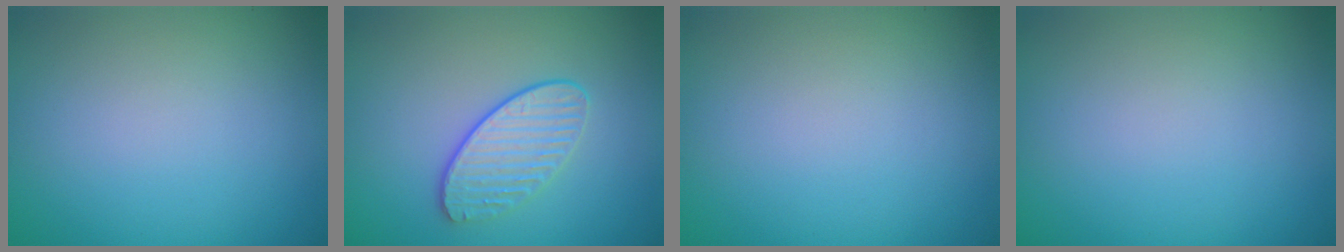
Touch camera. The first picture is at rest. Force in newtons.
{"total": 2.7, "press": 2.4, "slide": 1.2}
{"total": 0.0}
{"total": 0.0}